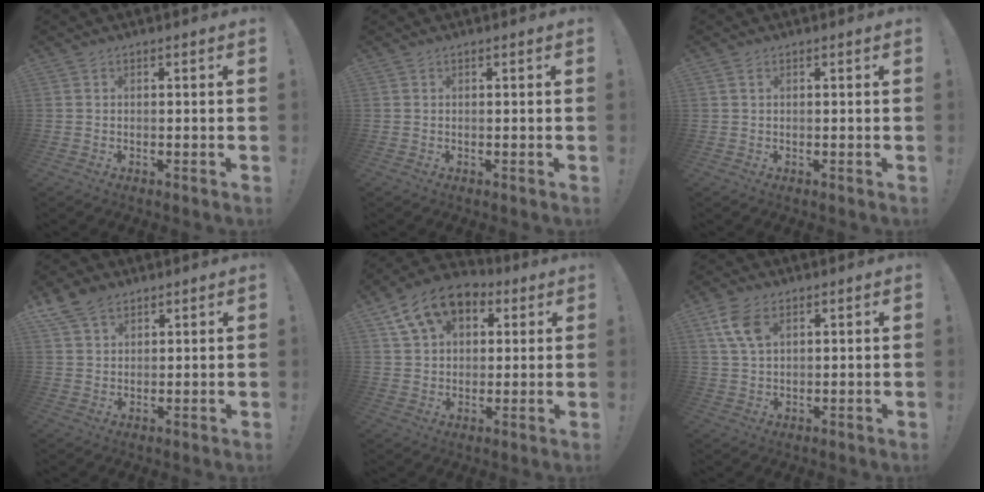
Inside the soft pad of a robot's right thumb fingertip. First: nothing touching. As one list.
[{"total": 0.0}, {"total": 0.8, "force": [0.4, 0.3, 0.7], "torque": [-0.018, 0.003, 0.008]}, {"total": 7.8, "force": [5.3, 4.7, 3.2], "torque": [-0.056, -0.020, 0.106]}, {"total": 14.0, "force": [6.7, 9.6, 7.7], "torque": [-0.131, -0.021, 0.130]}, {"total": 8.1, "force": [3.9, 4.5, 5.4], "torque": [-0.111, -0.006, 0.077]}]